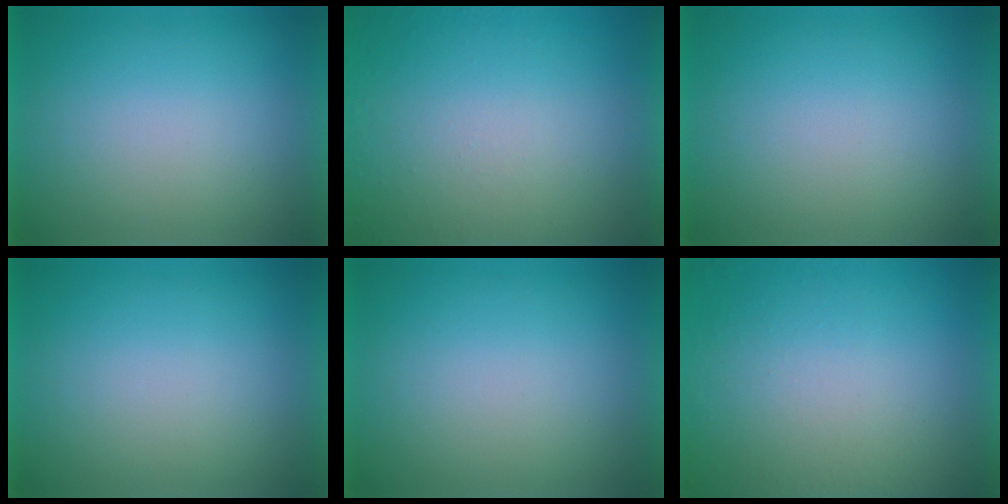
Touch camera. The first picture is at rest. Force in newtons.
{"total": 5.6}
{"total": 0.0}
{"total": 0.0}
{"total": 0.0}
{"total": 1.2}